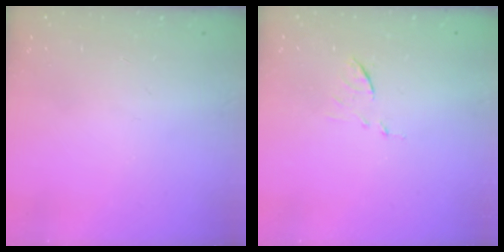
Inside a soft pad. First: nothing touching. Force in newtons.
{"total": 6.2, "press": 6.2, "slide": 0.2}